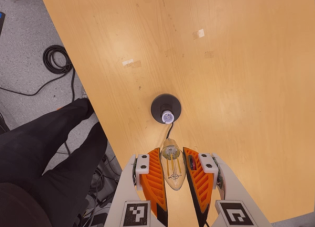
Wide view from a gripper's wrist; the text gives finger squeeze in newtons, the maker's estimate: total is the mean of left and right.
{"total": 13.6, "left": 14.2, "right": 13.0}